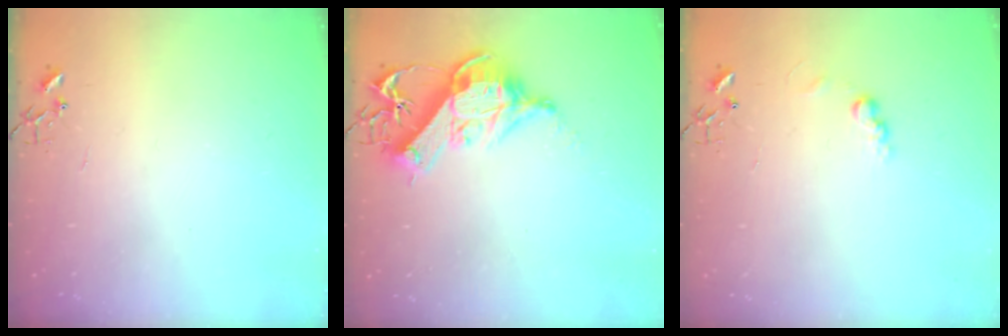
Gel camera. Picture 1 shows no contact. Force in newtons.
{"total": 13.7, "press": 13.5, "slide": 2.2}
{"total": 6.4, "press": 6.4, "slide": 0.5}